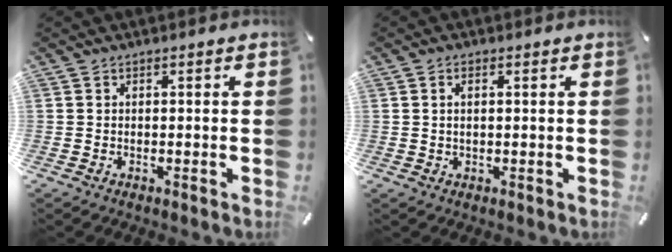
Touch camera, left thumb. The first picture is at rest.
{"total": 1.7, "force": [0.5, 0.8, 1.5], "torque": [-0.031, 0.003, 0.007]}